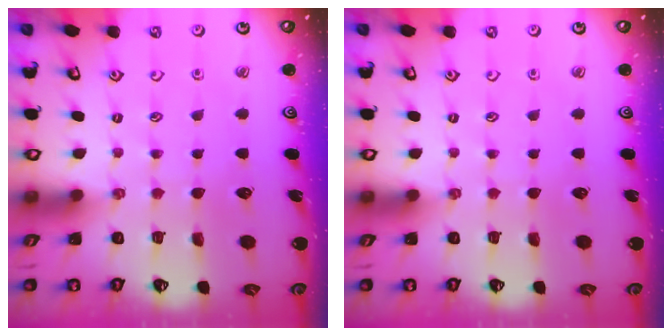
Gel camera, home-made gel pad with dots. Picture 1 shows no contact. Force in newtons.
{"total": 0.0}